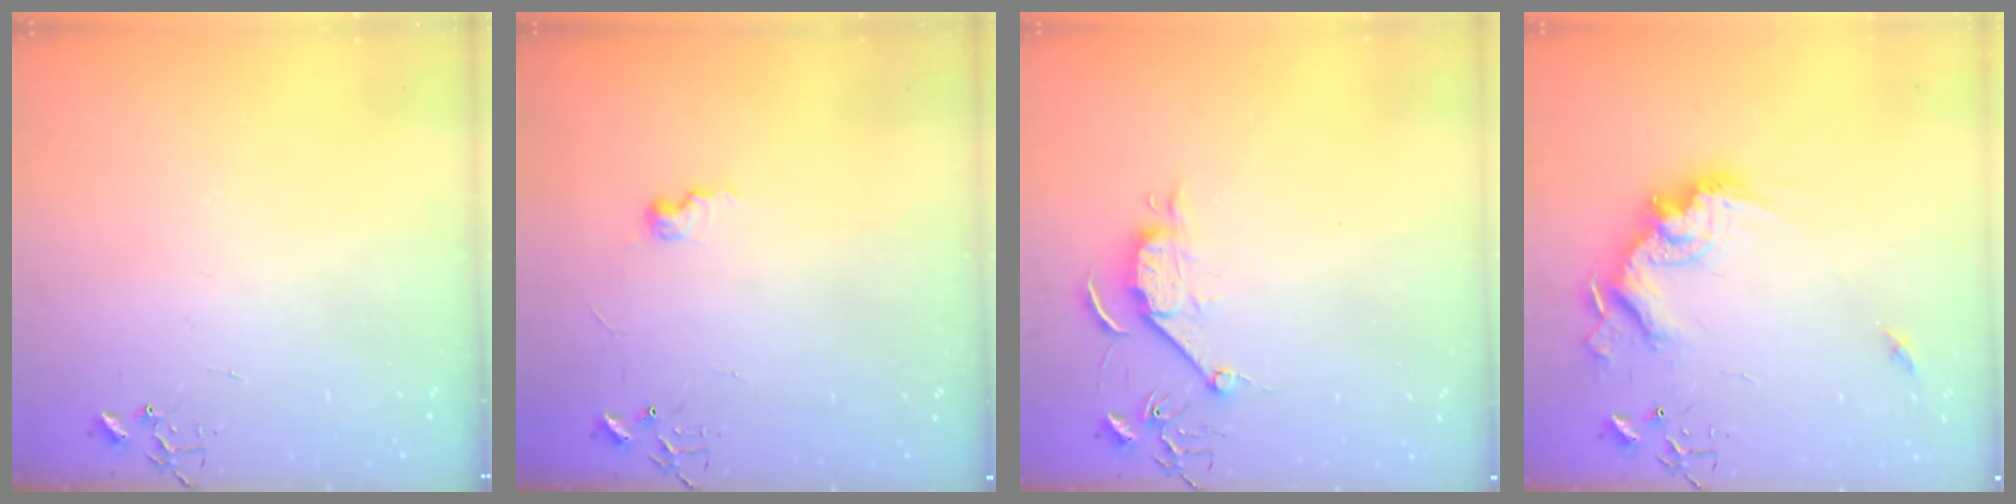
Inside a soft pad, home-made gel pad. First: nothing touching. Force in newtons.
{"total": 7.0, "press": 7.0, "slide": 0.6}
{"total": 7.9, "press": 7.9, "slide": 0.9}
{"total": 17.8, "press": 17.7, "slide": 2.1}